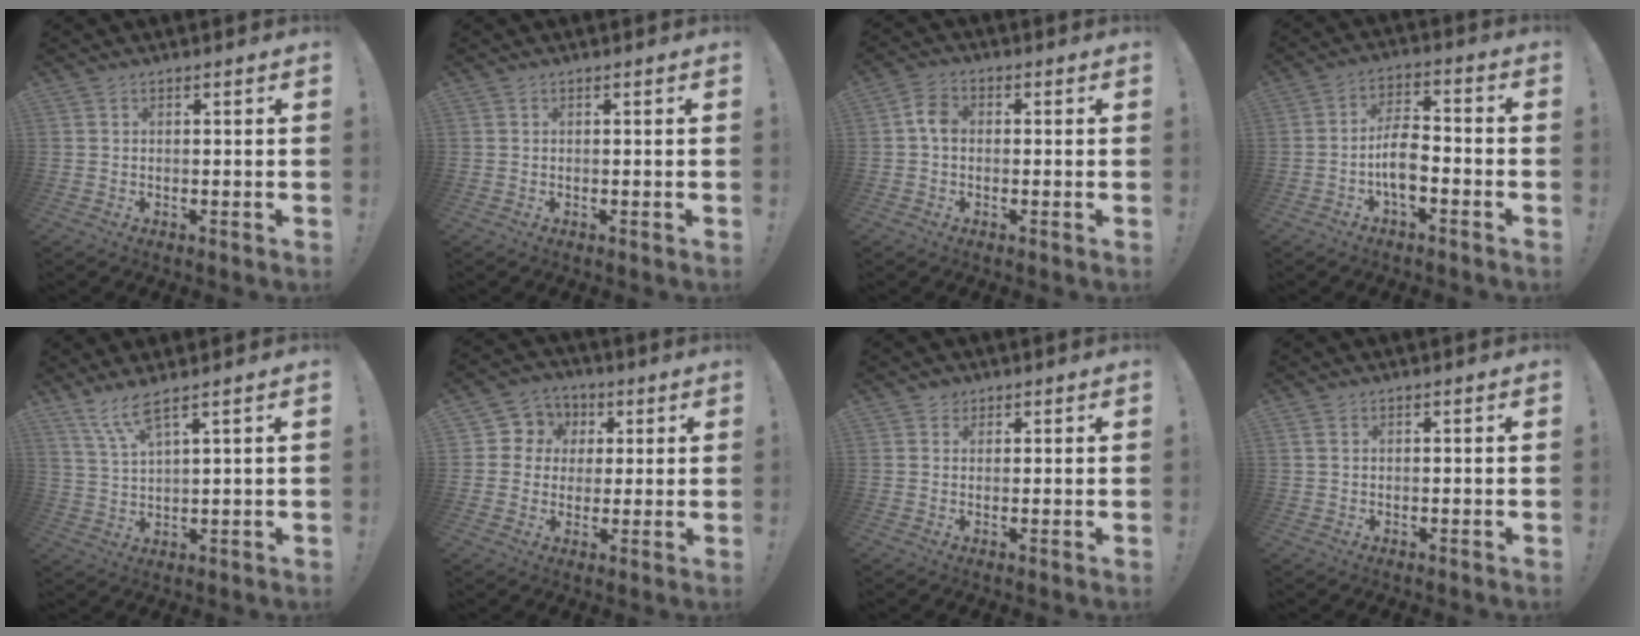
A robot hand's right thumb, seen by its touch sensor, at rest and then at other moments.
{"total": 0.0}
{"total": 5.3, "force": [-0.2, 3.8, 3.6], "torque": [-0.072, 0.016, -0.001]}
{"total": 8.6, "force": [-3.2, 4.3, 6.8], "torque": [-0.120, 0.010, -0.057]}
{"total": 6.8, "force": [5.0, 0.9, 4.5], "torque": [-0.104, -0.017, 0.092]}
{"total": 7.6, "force": [0.8, 7.3, 1.8], "torque": [-0.026, 0.002, 0.021]}
{"total": 2.5, "force": [1.6, 1.9, 0.4], "torque": [0.005, -0.006, 0.027]}
{"total": 1.2, "force": [0.5, 0.9, 0.6], "torque": [-0.013, 0.005, 0.011]}